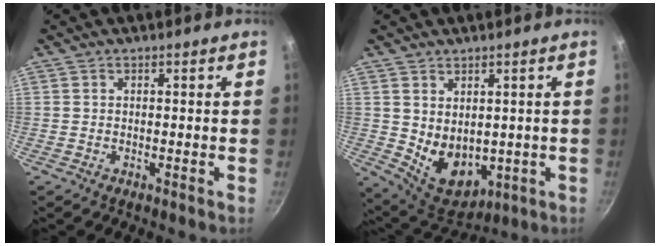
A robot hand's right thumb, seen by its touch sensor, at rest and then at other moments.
{"total": 10.2, "force": [0.6, 7.2, 7.1], "torque": [-0.085, -0.027, 0.039]}